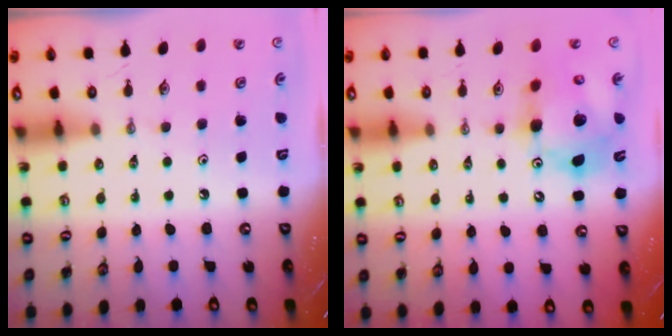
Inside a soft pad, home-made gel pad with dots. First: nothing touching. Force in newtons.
{"total": 14.7, "press": 14.5, "slide": 2.4}